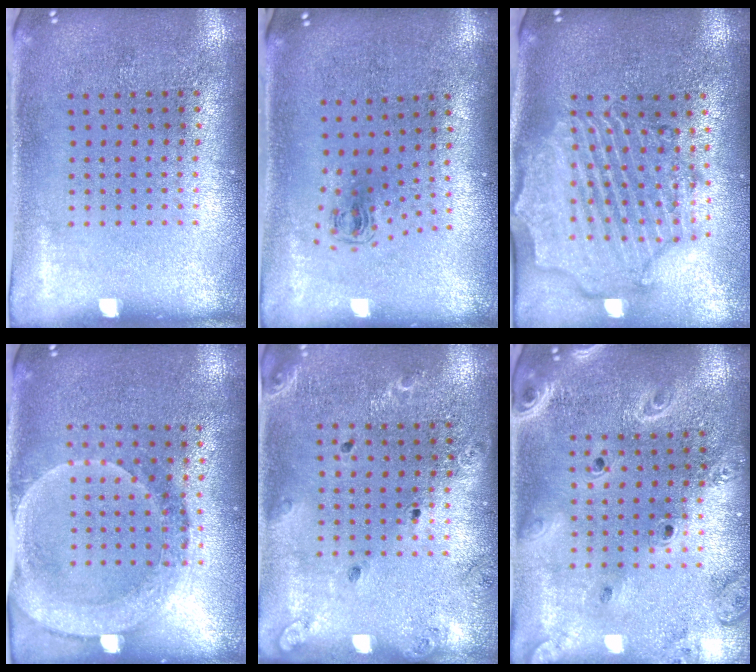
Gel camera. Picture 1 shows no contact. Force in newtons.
{"total": 0.7, "press": 0.4, "slide": 0.6}
{"total": 2.8, "press": 2.5, "slide": 1.3}
{"total": 1.9, "press": 1.6, "slide": 0.9}
{"total": 1.4, "press": 1.4, "slide": 0.2}
{"total": 2.5, "press": 2.2, "slide": 1.2}